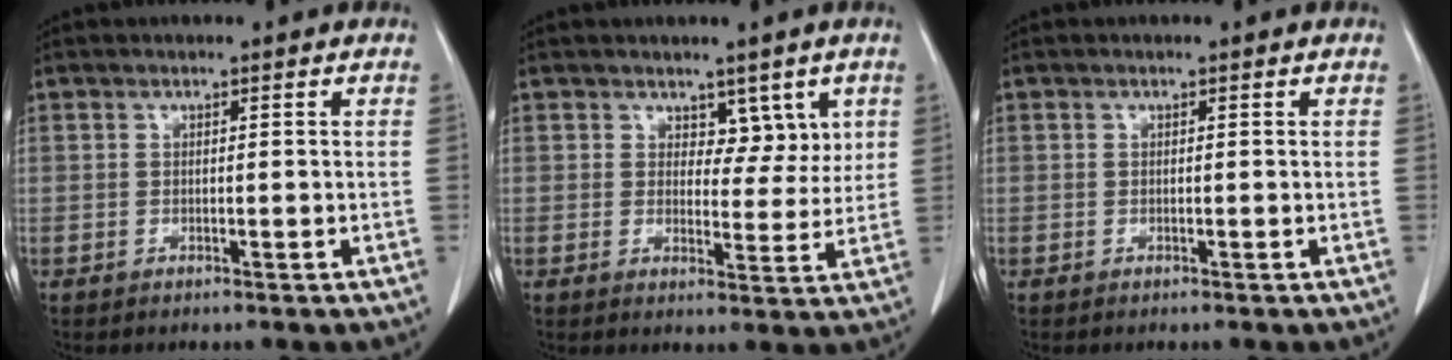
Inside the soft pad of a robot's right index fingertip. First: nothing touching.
{"total": 4.6, "force": [2.5, 2.7, 2.7], "torque": [-0.021, -0.002, 0.035]}
{"total": 0.0}